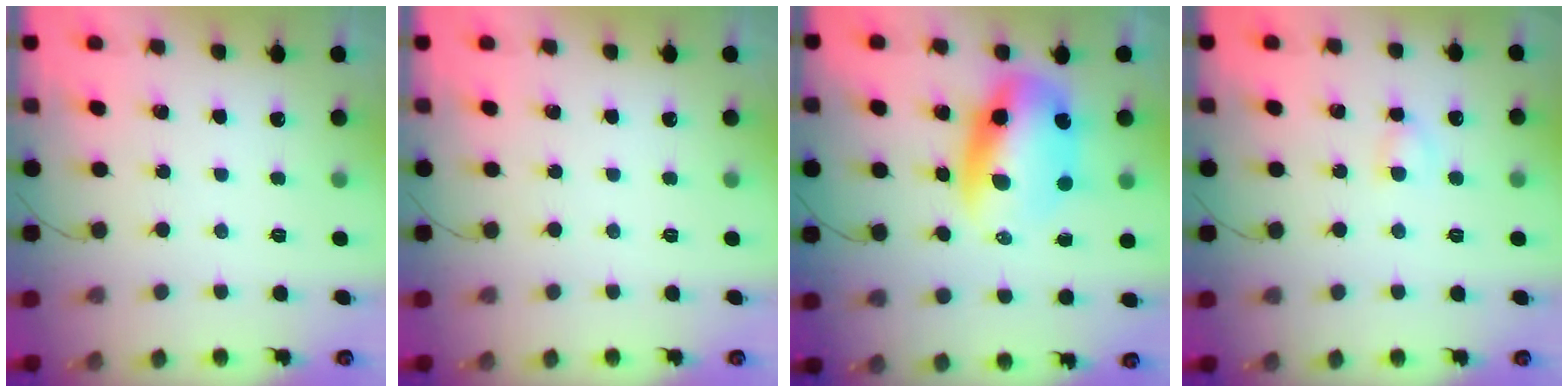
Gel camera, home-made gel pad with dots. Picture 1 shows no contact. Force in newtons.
{"total": 0.0}
{"total": 11.9, "press": 11.5, "slide": 3.0}
{"total": 3.4, "press": 3.2, "slide": 1.2}